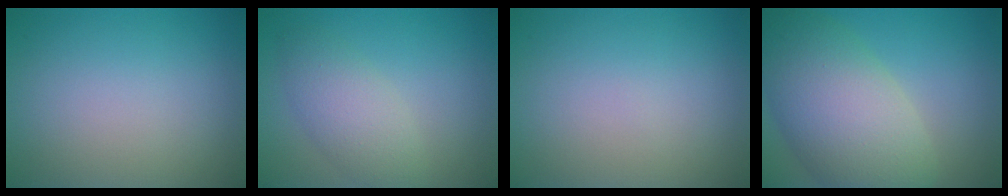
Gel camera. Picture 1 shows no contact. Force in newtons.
{"total": 3.6, "press": 3.6, "slide": 0.1}
{"total": 0.0}
{"total": 9.8, "press": 9.8, "slide": 0.3}